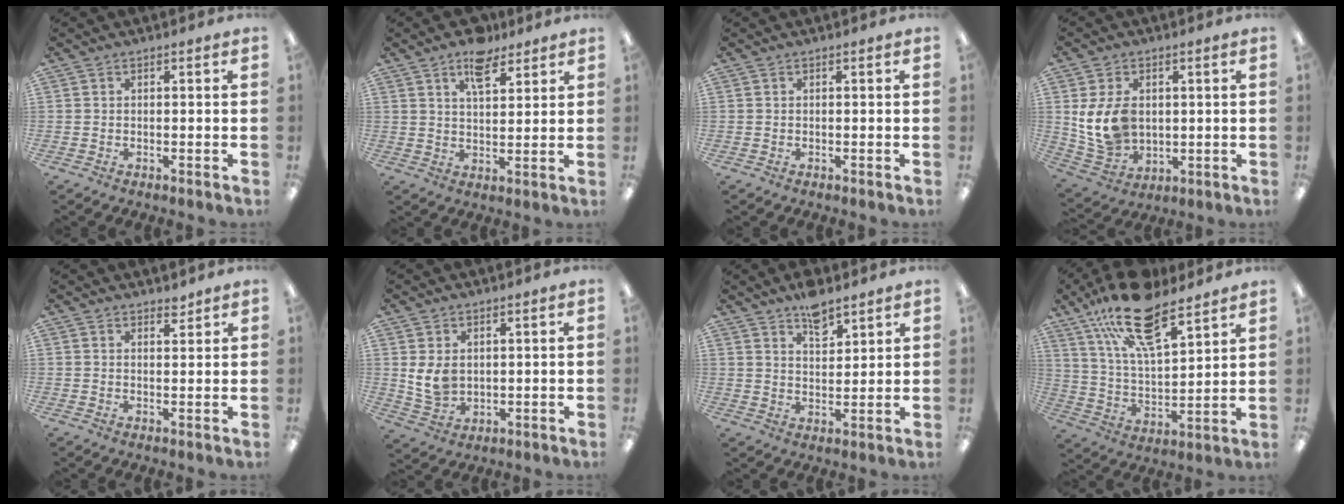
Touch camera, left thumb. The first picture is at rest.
{"total": 8.2, "force": [5.8, 3.9, 4.4], "torque": [-0.053, -0.028, 0.097]}
{"total": 0.0}
{"total": 11.0, "force": [2.1, 8.2, 7.1], "torque": [-0.152, -0.006, 0.040]}
{"total": 2.5, "force": [2.3, 0.8, 0.5], "torque": [0.005, -0.014, 0.040]}
{"total": 6.4, "force": [2.0, 4.7, 3.8], "torque": [-0.089, -0.009, 0.037]}
{"total": 7.2, "force": [5.7, 3.2, 3.2], "torque": [-0.038, -0.035, 0.098]}
{"total": 20.1, "force": [13.8, 7.9, 12.3], "torque": [-0.217, -0.064, 0.241]}